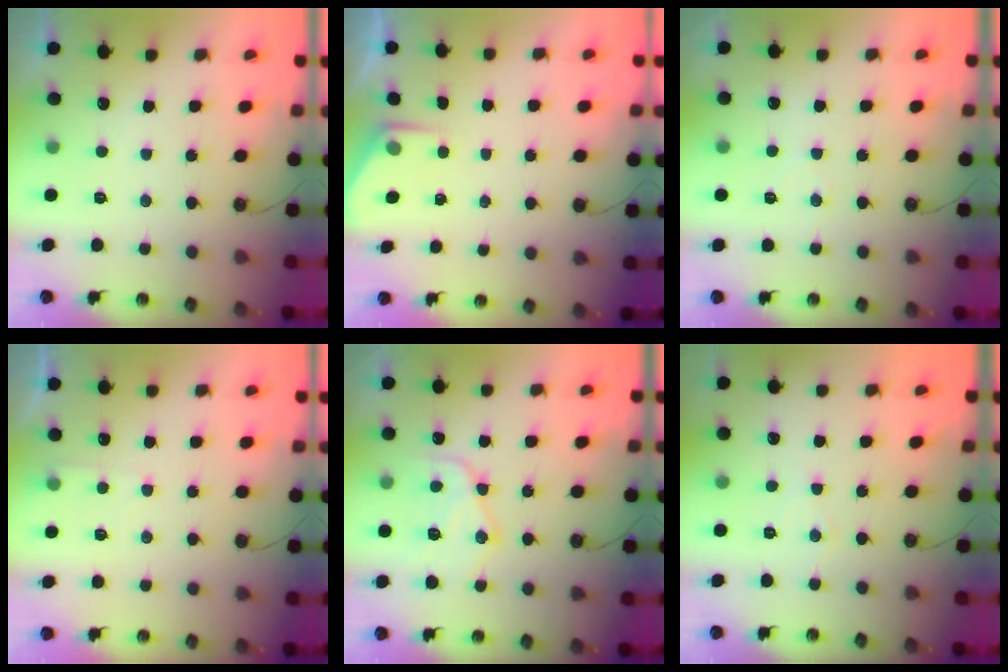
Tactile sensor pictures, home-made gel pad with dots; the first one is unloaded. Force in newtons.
{"total": 1.5, "press": 1.4, "slide": 0.2}
{"total": 3.8, "press": 3.7, "slide": 0.5}
{"total": 4.3, "press": 4.2, "slide": 0.5}
{"total": 15.4, "press": 15.4, "slide": 1.1}
{"total": 5.2, "press": 5.2, "slide": 0.5}